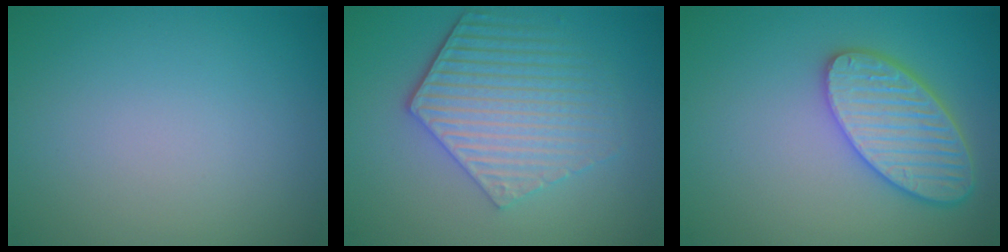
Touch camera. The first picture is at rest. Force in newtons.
{"total": 5.5, "press": 4.4, "slide": 3.2}
{"total": 5.1, "press": 4.7, "slide": 2.0}